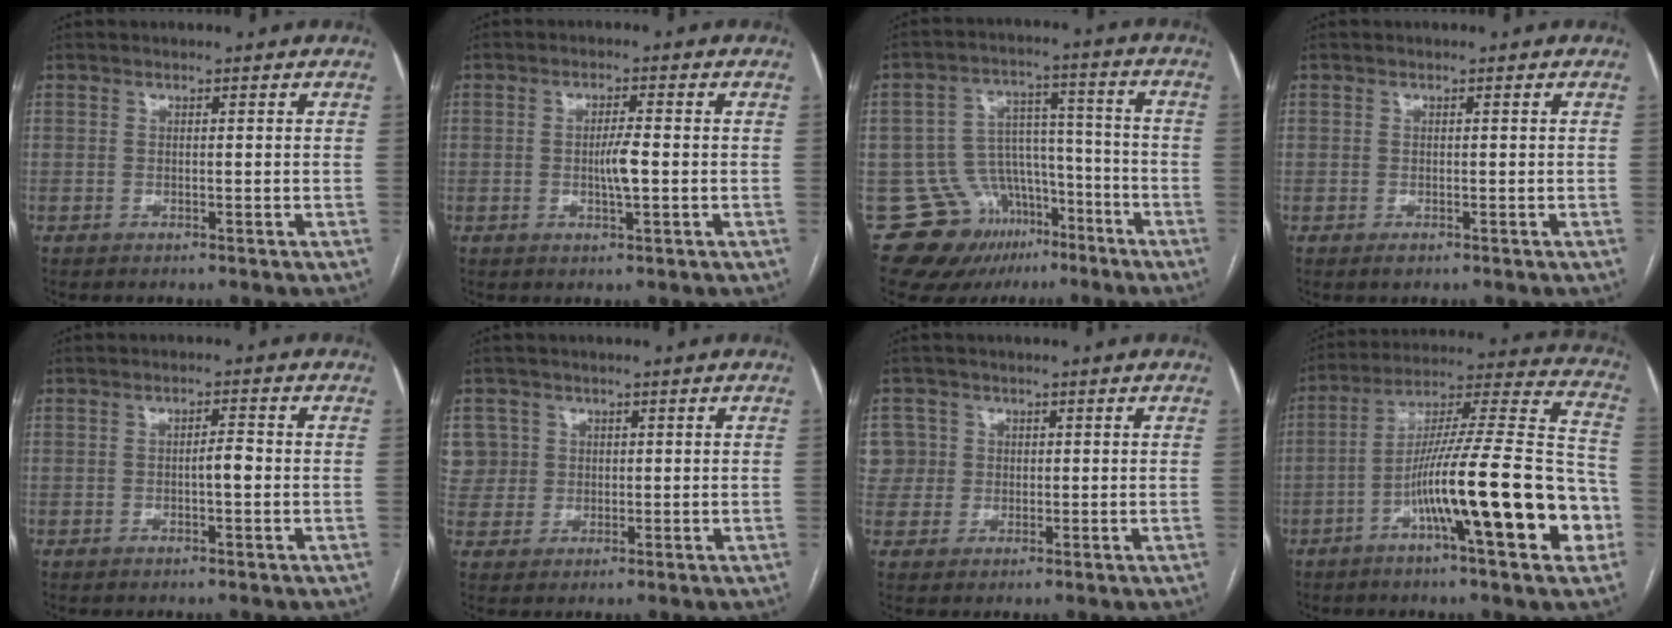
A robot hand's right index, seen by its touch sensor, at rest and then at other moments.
{"total": 3.4, "force": [-0.4, 0.4, 3.4], "torque": [-0.061, -0.002, -0.006]}
{"total": 12.8, "force": [-8.0, 9.7, 2.5], "torque": [-0.033, 0.081, -0.109]}
{"total": 0.9, "force": [-0.4, 0.7, 0.4], "torque": [-0.002, 0.002, -0.004]}
{"total": 2.3, "force": [-0.4, 0.4, 2.3], "torque": [-0.035, 0.004, -0.008]}
{"total": 5.8, "force": [2.0, 5.5, 0.0], "torque": [0.007, 0.017, 0.048]}
{"total": 5.0, "force": [1.2, 4.9, -0.1], "torque": [0.016, 0.018, 0.026]}
{"total": 22.3, "force": [-7.9, 2.0, 20.8], "torque": [-0.287, 0.012, -0.125]}